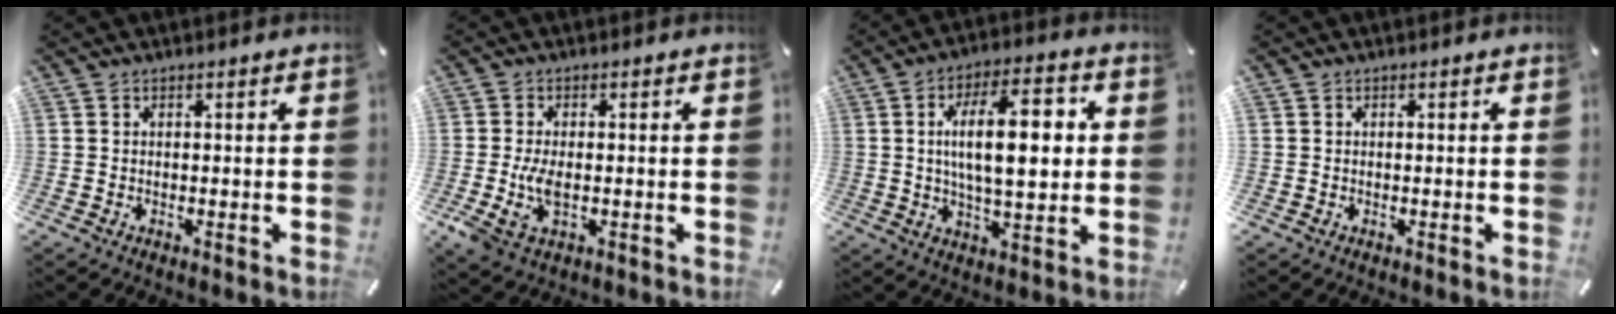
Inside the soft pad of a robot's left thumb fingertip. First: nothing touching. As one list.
[{"total": 6.2, "force": [-1.0, 3.4, 5.1], "torque": [-0.104, -0.006, -0.018]}, {"total": 16.0, "force": [2.6, 7.0, 14.2], "torque": [-0.241, 0.005, 0.031]}, {"total": 1.2, "force": [0.0, 1.1, -0.3], "torque": [0.006, 0.004, -0.004]}]